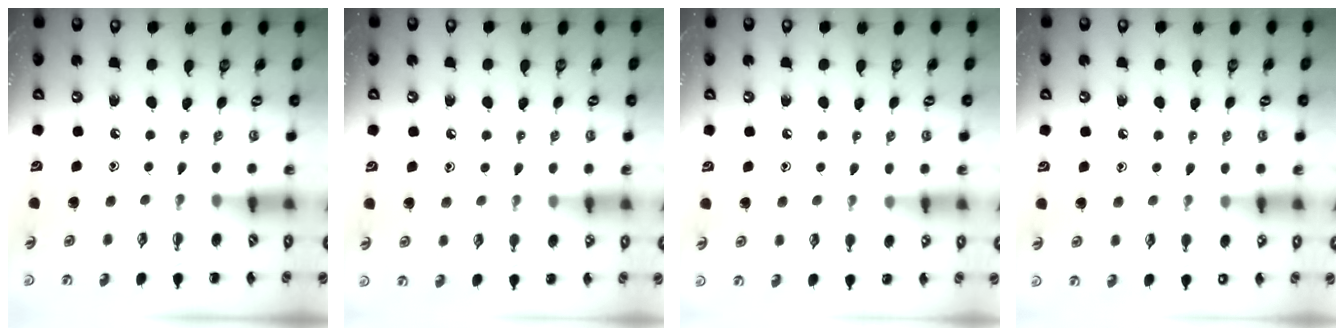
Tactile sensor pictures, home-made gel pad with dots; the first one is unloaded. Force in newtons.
{"total": 5.0, "press": 4.8, "slide": 1.4}
{"total": 6.2, "press": 5.8, "slide": 2.1}
{"total": 7.2, "press": 6.8, "slide": 2.3}